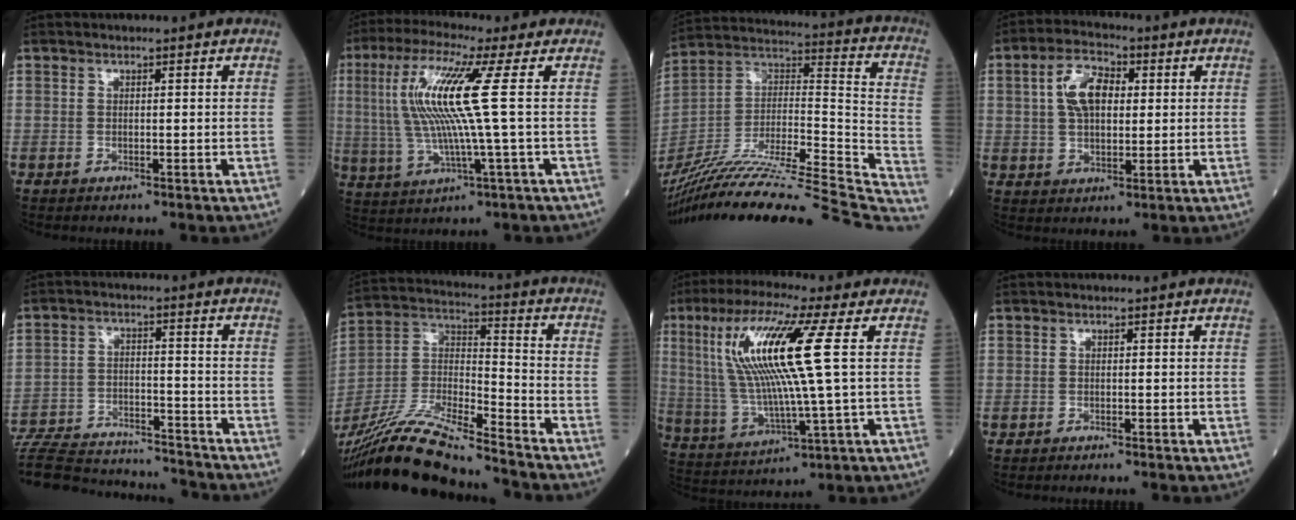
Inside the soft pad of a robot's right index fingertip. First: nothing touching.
{"total": 12.3, "force": [2.0, -0.9, 12.1], "torque": [-0.262, 0.009, 0.038]}
{"total": 38.3, "force": [-33.3, 2.2, 18.7], "torque": [-0.252, -0.045, -0.495]}
{"total": 7.8, "force": [1.9, 4.0, 6.4], "torque": [-0.127, 0.018, 0.037]}
{"total": 19.9, "force": [-19.0, 2.5, 5.2], "torque": [-0.121, -0.011, -0.282]}
{"total": 19.0, "force": [-16.7, 1.2, 9.0], "torque": [-0.199, -0.011, -0.311]}
{"total": 15.5, "force": [3.9, -0.2, 15.0], "torque": [-0.317, 0.008, 0.073]}
{"total": 2.2, "force": [-2.0, -0.2, 0.9], "torque": [-0.012, 0.001, -0.023]}